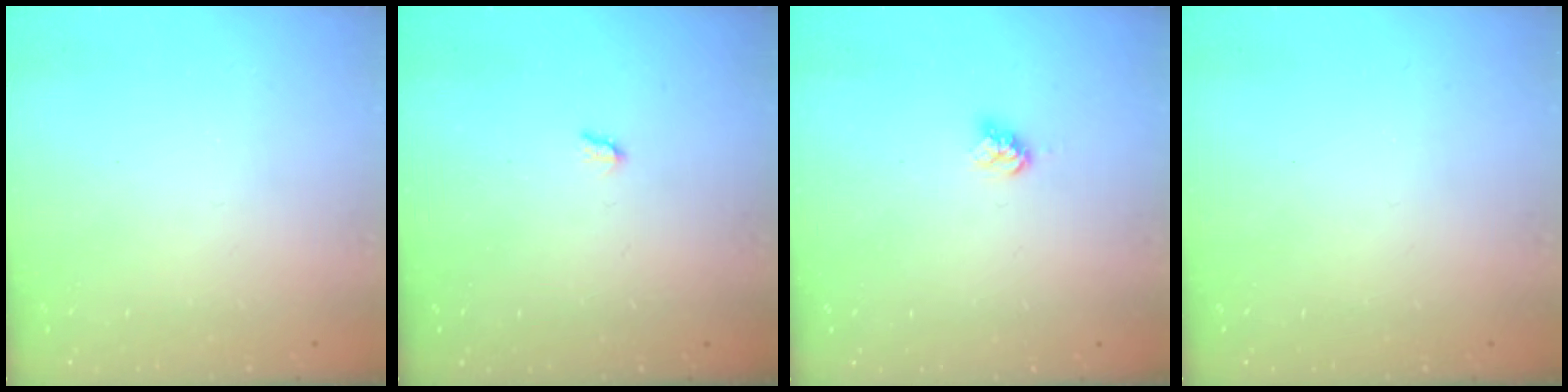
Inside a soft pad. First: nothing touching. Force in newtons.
{"total": 1.7, "press": 1.6, "slide": 0.3}
{"total": 3.9, "press": 3.9, "slide": 0.4}
{"total": 0.0}